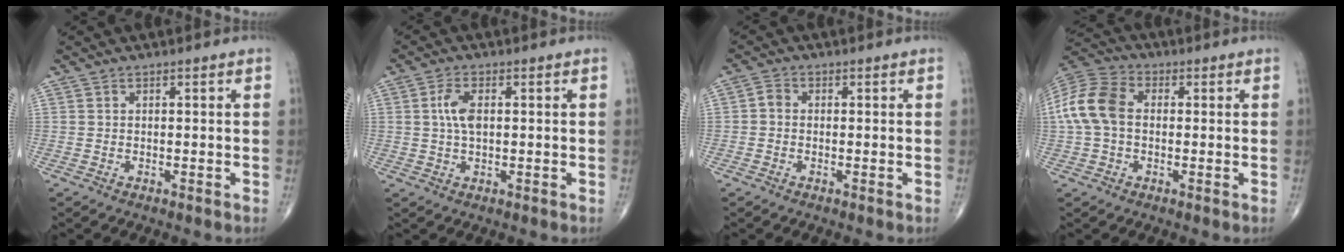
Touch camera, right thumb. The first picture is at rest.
{"total": 4.4, "force": [0.7, 2.1, 3.8], "torque": [-0.083, 0.001, 0.011]}
{"total": 1.8, "force": [-0.2, 1.4, 1.1], "torque": [-0.013, 0.003, -0.011]}
{"total": 11.3, "force": [0.3, 7.8, 8.2], "torque": [-0.176, 0.030, -0.003]}